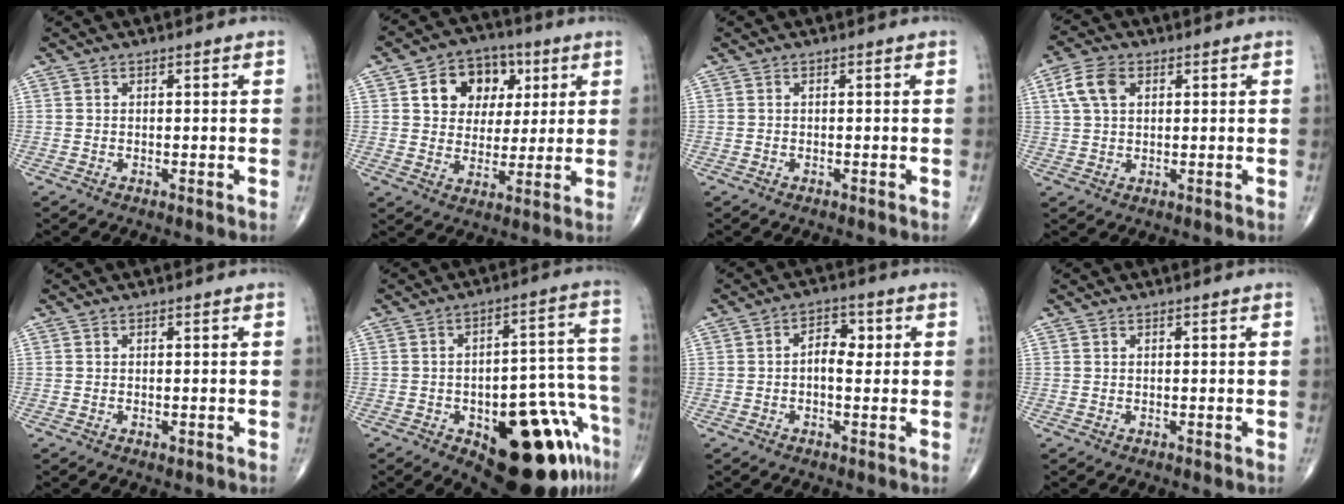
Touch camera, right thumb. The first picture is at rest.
{"total": 11.9, "force": [4.0, 9.4, 6.2], "torque": [-0.049, -0.003, 0.064]}
{"total": 0.0}
{"total": 6.3, "force": [2.1, 4.0, 4.4], "torque": [-0.087, 0.009, 0.040]}
{"total": 0.6, "force": [-0.2, 0.2, 0.5], "torque": [-0.005, -0.002, -0.002]}
{"total": 22.6, "force": [-11.0, 8.7, 17.7], "torque": [-0.159, 0.077, -0.137]}
{"total": 4.8, "force": [0.2, 2.9, 3.8], "torque": [-0.042, 0.013, -0.002]}
{"total": 0.0}